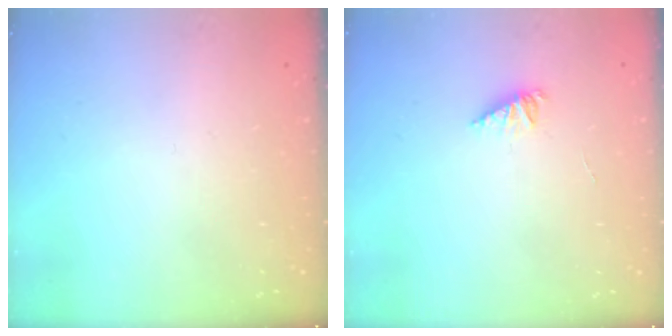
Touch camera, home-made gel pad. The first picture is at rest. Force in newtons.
{"total": 1.7, "press": 1.6, "slide": 0.4}